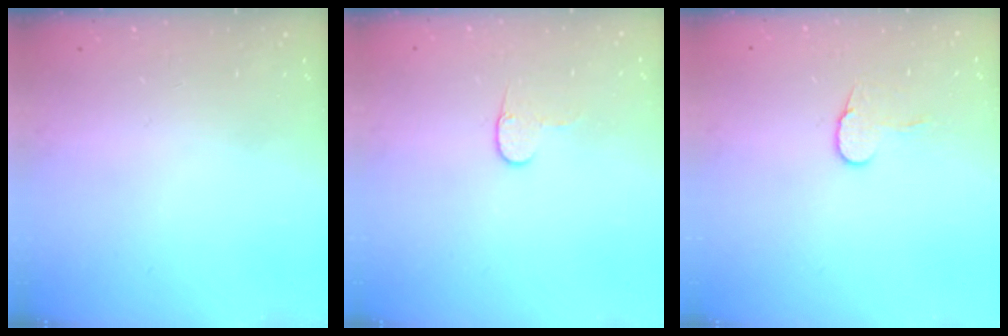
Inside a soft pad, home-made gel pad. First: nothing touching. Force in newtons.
{"total": 4.3, "press": 4.3, "slide": 0.4}
{"total": 7.3, "press": 7.3, "slide": 0.4}